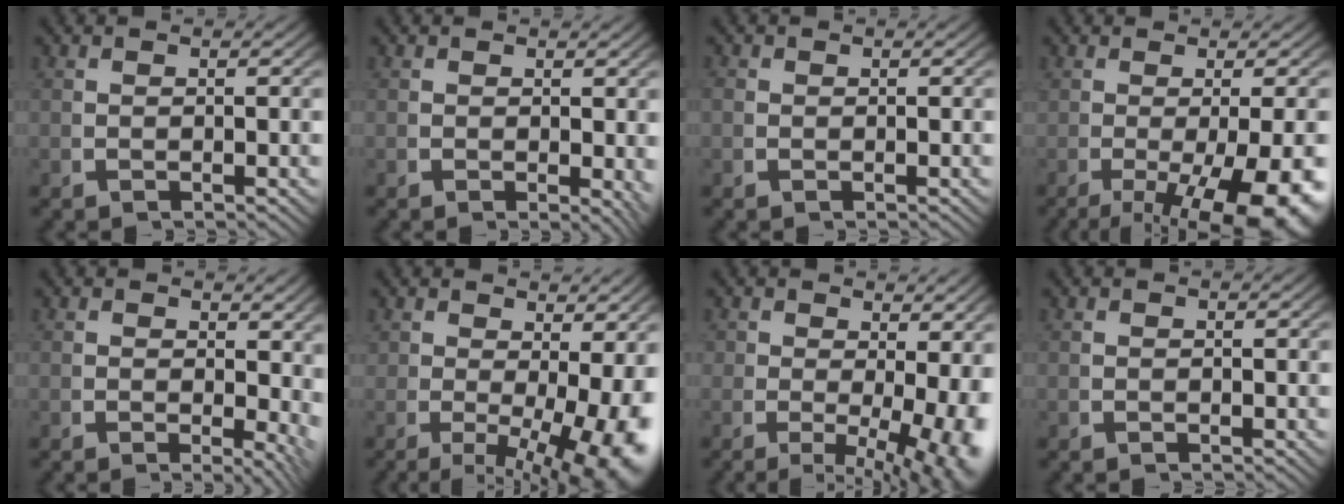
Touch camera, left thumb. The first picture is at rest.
{"total": 1.6, "force": [0.2, 0.8, 1.4], "torque": [-0.014, -0.008, 0.007]}
{"total": 0.8, "force": [0.0, 0.8, 0.2], "torque": [-0.009, -0.009, 0.003]}
{"total": 9.5, "force": [-3.4, 4.5, 7.7], "torque": [-0.132, -0.044, -0.029]}
{"total": 3.3, "force": [0.7, 1.9, 2.5], "torque": [-0.023, -0.017, 0.015]}
{"total": 8.8, "force": [-1.4, 4.8, 7.3], "torque": [-0.106, -0.044, 0.000]}
{"total": 7.7, "force": [-1.5, 4.4, 6.2], "torque": [-0.084, -0.041, -0.008]}
{"total": 0.0}